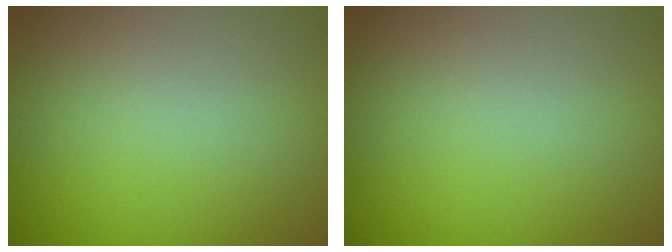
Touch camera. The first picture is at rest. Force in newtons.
{"total": 0.0}